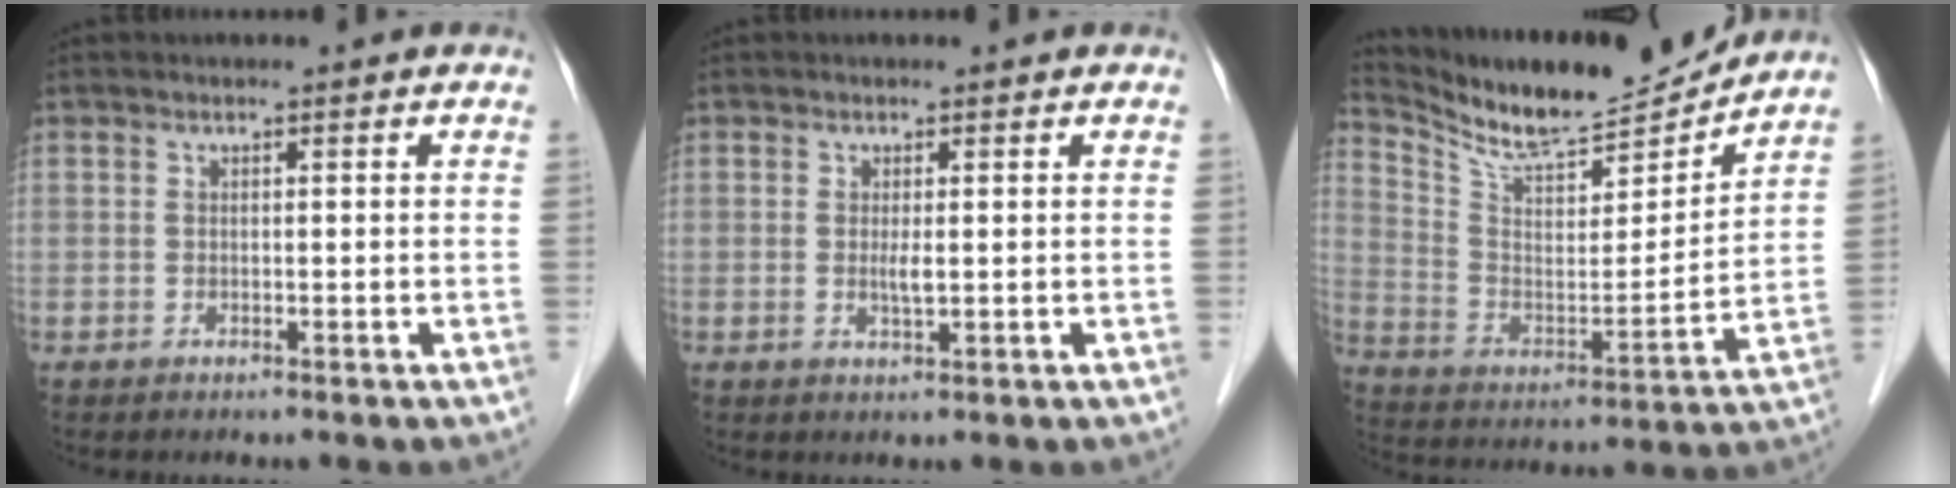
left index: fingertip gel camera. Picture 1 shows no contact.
{"total": 1.5, "force": [0.1, 0.2, 1.4], "torque": [-0.030, -0.003, 0.003]}
{"total": 16.3, "force": [15.5, 1.5, 5.1], "torque": [-0.105, -0.020, 0.262]}